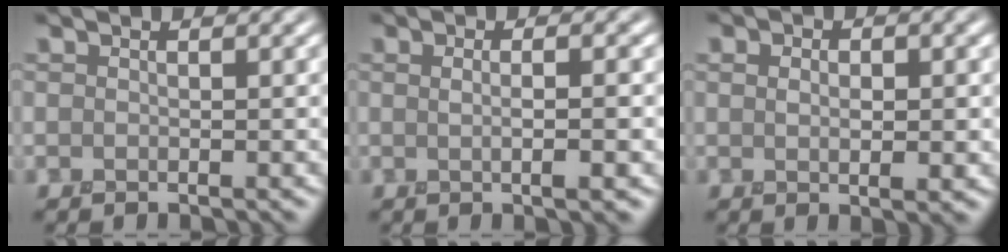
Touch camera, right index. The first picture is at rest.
{"total": 3.3, "force": [0.2, 1.0, 3.2], "torque": [-0.033, 0.001, -0.005]}
{"total": 2.9, "force": [0.5, 1.6, 2.3], "torque": [-0.032, -0.002, 0.007]}